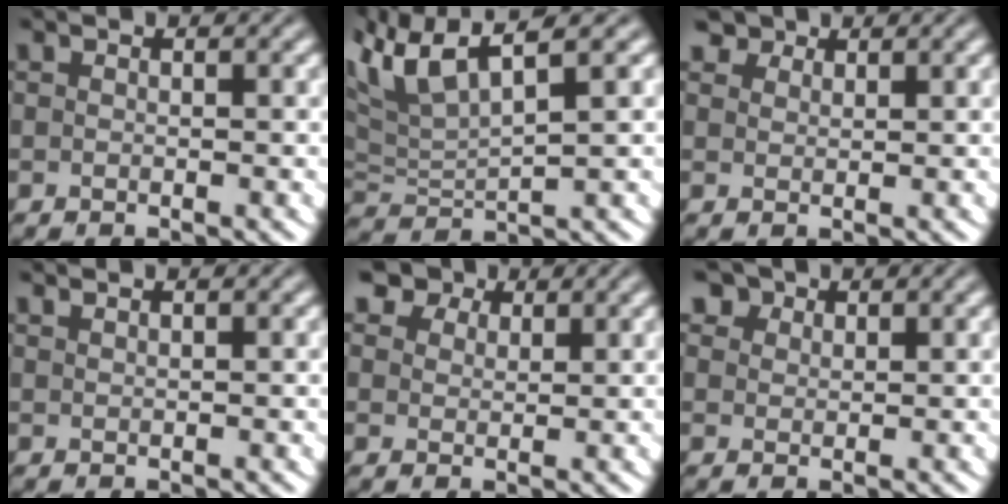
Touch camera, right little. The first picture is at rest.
{"total": 6.2, "force": [4.3, 1.5, 4.2], "torque": [-0.098, 0.020, 0.081]}
{"total": 2.7, "force": [2.2, 1.5, 0.7], "torque": [-0.021, -0.009, 0.047]}
{"total": 0.9, "force": [0.8, 0.2, 0.3], "torque": [-0.002, 0.000, 0.009]}
{"total": 5.0, "force": [3.7, 2.8, 1.8], "torque": [-0.052, -0.003, 0.062]}
{"total": 3.3, "force": [2.4, 2.1, 1.1], "torque": [-0.033, -0.002, 0.043]}